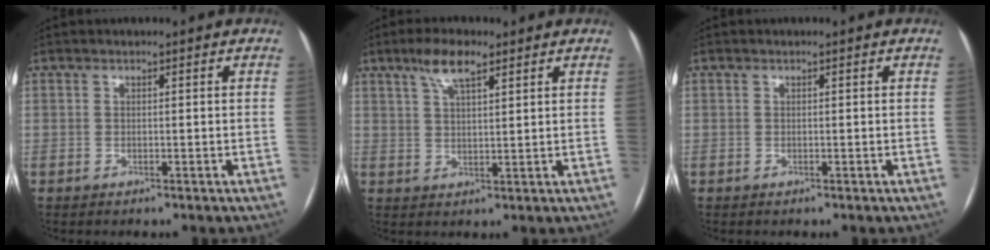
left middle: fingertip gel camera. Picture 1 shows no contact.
{"total": 5.4, "force": [3.6, 1.3, 3.9], "torque": [-0.082, 0.008, 0.065]}
{"total": 0.0}